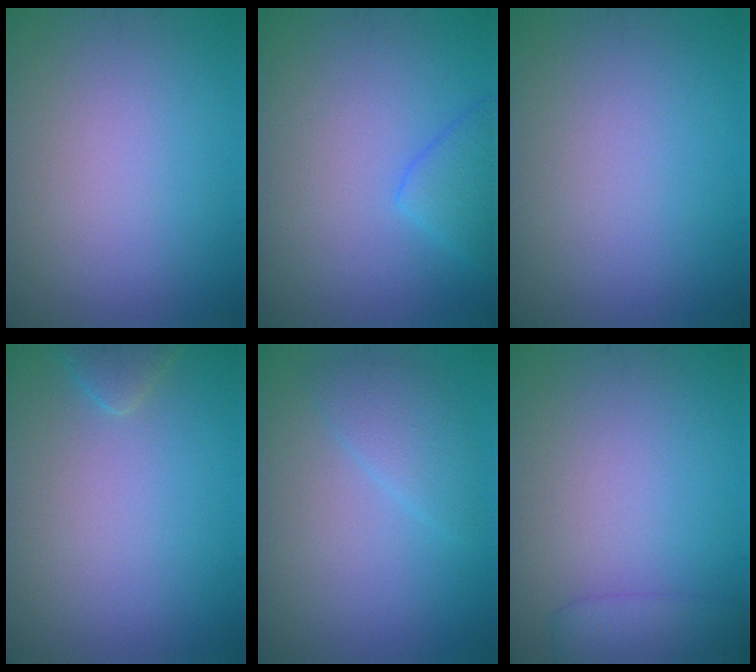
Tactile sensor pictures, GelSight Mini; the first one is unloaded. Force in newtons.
{"total": 2.7, "press": 2.7, "slide": 0.2}
{"total": 0.0}
{"total": 1.5, "press": 1.5, "slide": 0.1}
{"total": 2.3, "press": 2.3, "slide": 0.3}
{"total": 2.8, "press": 2.8, "slide": 0.1}